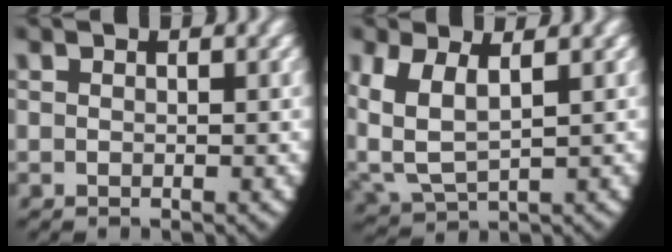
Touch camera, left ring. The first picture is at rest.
{"total": 6.0, "force": [0.6, 4.7, 3.7], "torque": [-0.125, -0.028, 0.031]}